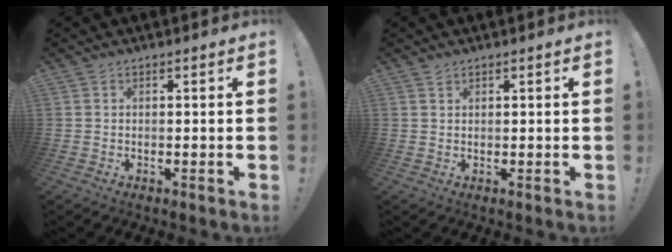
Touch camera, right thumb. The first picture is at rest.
{"total": 1.1, "force": [1.0, 0.4, 0.2], "torque": [0.004, -0.004, 0.019]}